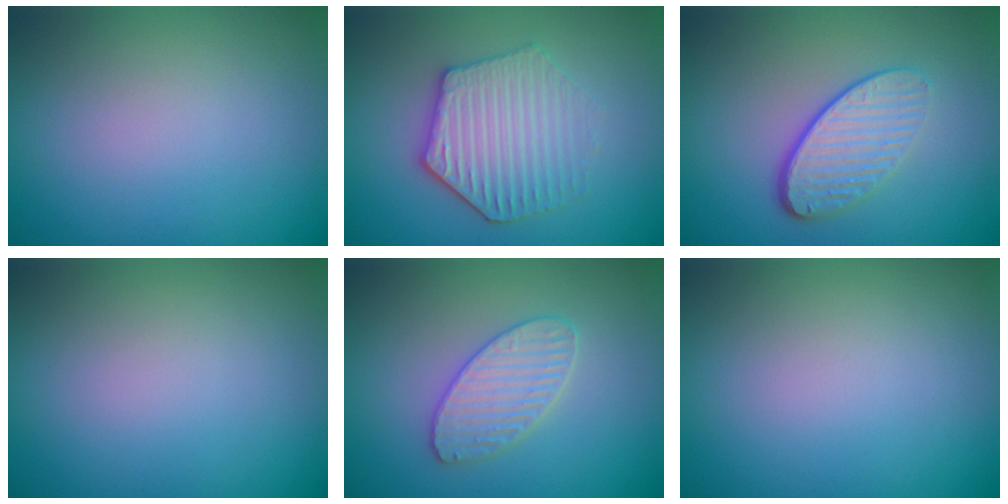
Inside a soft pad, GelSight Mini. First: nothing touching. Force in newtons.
{"total": 4.4, "press": 4.0, "slide": 1.8}
{"total": 4.1, "press": 3.0, "slide": 2.8}
{"total": 0.0}
{"total": 3.2, "press": 3.2, "slide": 0.3}
{"total": 0.0}